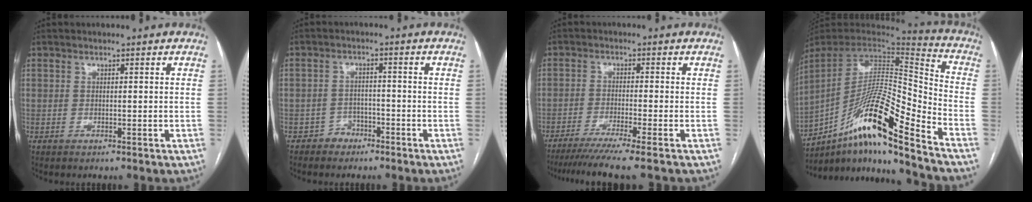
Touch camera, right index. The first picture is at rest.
{"total": 2.9, "force": [-2.0, 2.1, 0.0], "torque": [0.004, 0.013, -0.037]}
{"total": 9.0, "force": [-7.3, -1.7, 4.9], "torque": [-0.057, -0.026, -0.116]}
{"total": 19.9, "force": [-13.5, 0.6, 14.7], "torque": [-0.265, 0.005, -0.246]}